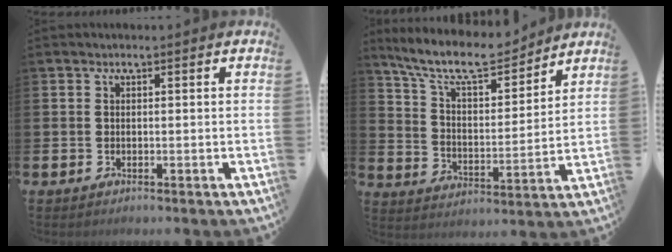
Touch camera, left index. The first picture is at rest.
{"total": 10.4, "force": [9.4, 2.5, 3.8], "torque": [-0.111, -0.055, 0.165]}